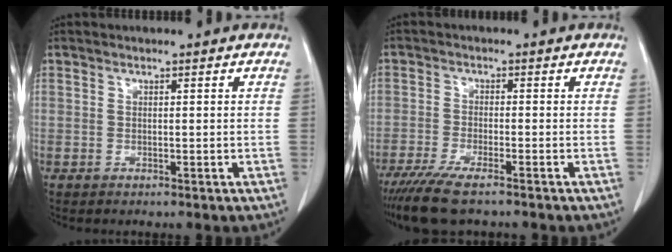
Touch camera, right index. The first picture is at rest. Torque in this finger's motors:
{"motor_torque": [0.80, -0.73, 0.19, 0.11]}